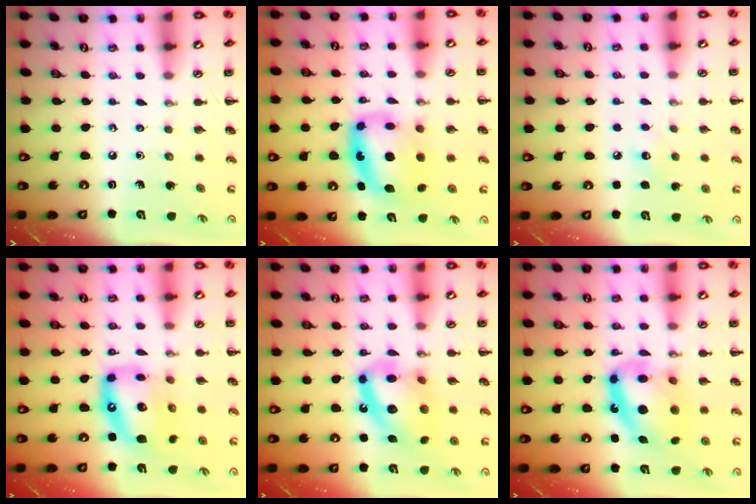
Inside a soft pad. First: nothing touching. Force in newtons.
{"total": 10.3, "press": 10.0, "slide": 2.6}
{"total": 5.8, "press": 5.7, "slide": 1.3}
{"total": 15.3, "press": 14.7, "slide": 4.4}
{"total": 15.4, "press": 15.2, "slide": 2.3}
{"total": 14.3, "press": 13.9, "slide": 3.6}